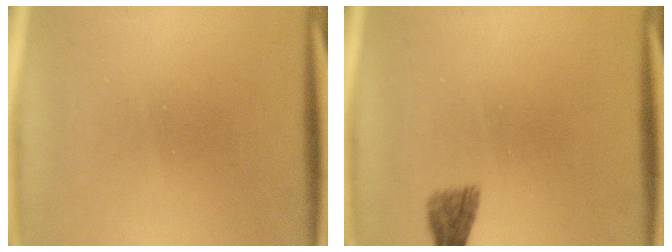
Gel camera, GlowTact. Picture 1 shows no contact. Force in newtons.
{"total": 1.9}